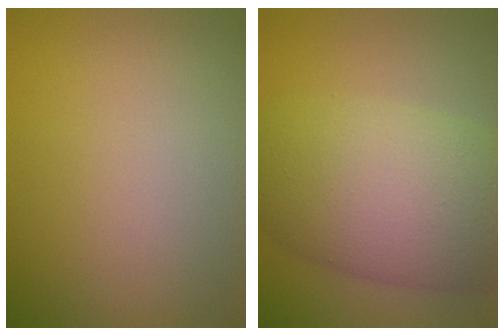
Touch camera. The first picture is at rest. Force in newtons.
{"total": 9.5, "press": 9.5, "slide": 0.3}